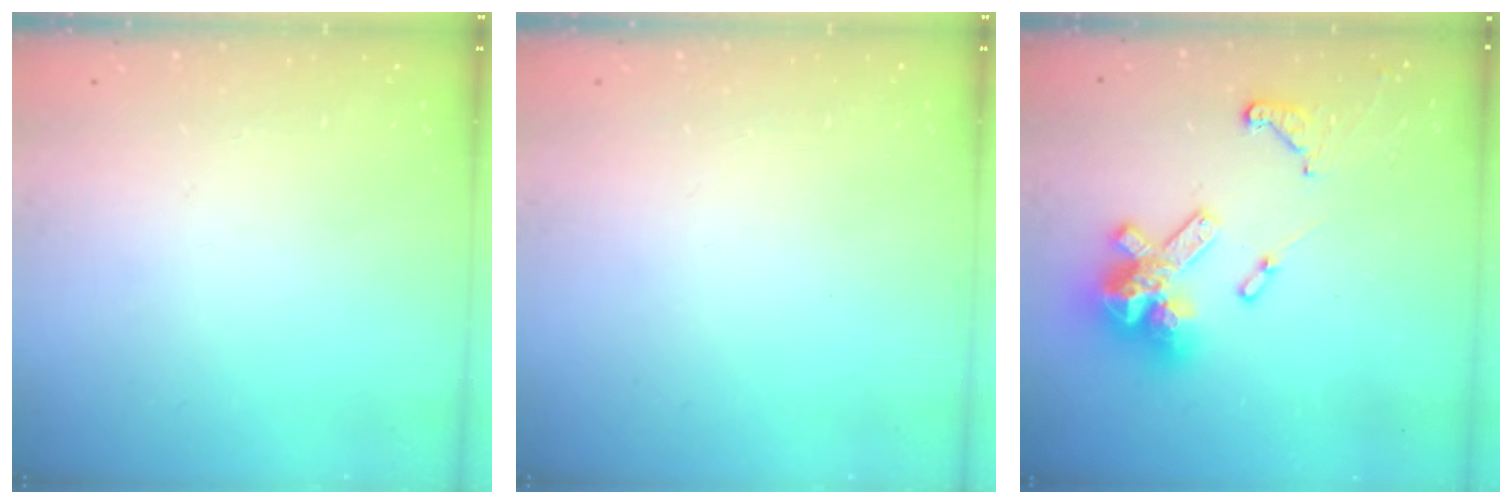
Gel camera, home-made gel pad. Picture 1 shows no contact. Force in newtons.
{"total": 0.0}
{"total": 17.1, "press": 17.0, "slide": 1.0}